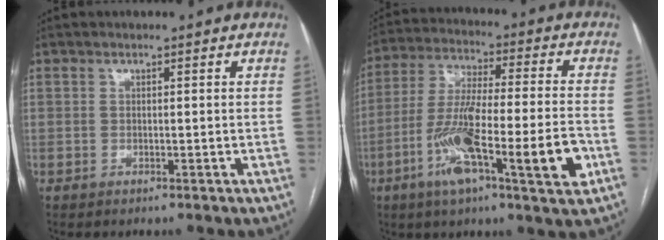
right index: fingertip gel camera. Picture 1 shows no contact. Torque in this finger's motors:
{"motor_torque": [1.94, -0.20, 0.51, 0.21]}